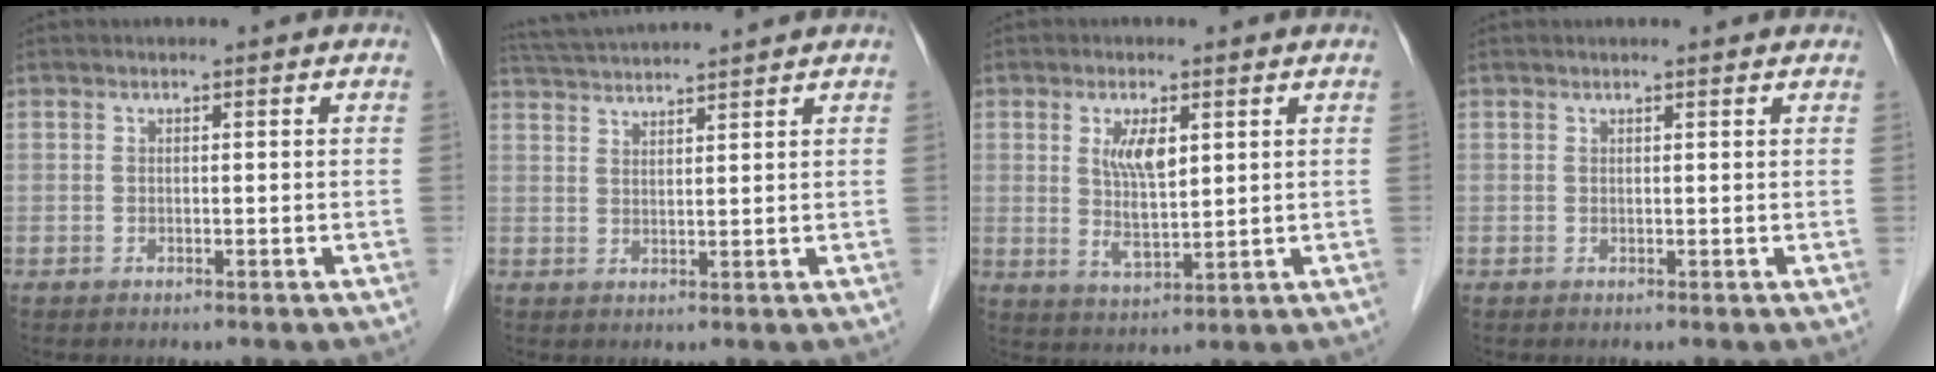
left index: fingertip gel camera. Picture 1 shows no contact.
{"total": 7.9, "force": [7.5, -1.1, 2.3], "torque": [-0.048, 0.031, 0.124]}
{"total": 5.6, "force": [1.6, 2.0, 4.9], "torque": [-0.099, -0.003, 0.036]}
{"total": 1.7, "force": [1.5, 0.4, 0.5], "torque": [-0.016, 0.009, 0.013]}